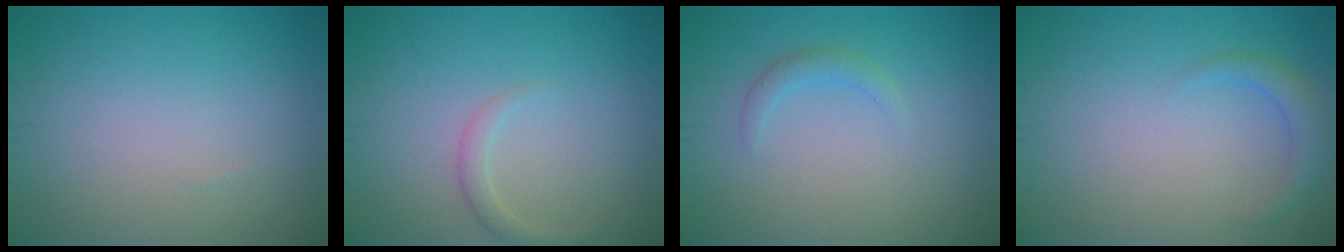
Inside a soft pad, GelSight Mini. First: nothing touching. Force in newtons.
{"total": 1.4, "press": 1.4, "slide": 0.1}
{"total": 1.3, "press": 1.3, "slide": 0.1}
{"total": 1.9, "press": 1.9, "slide": 0.1}